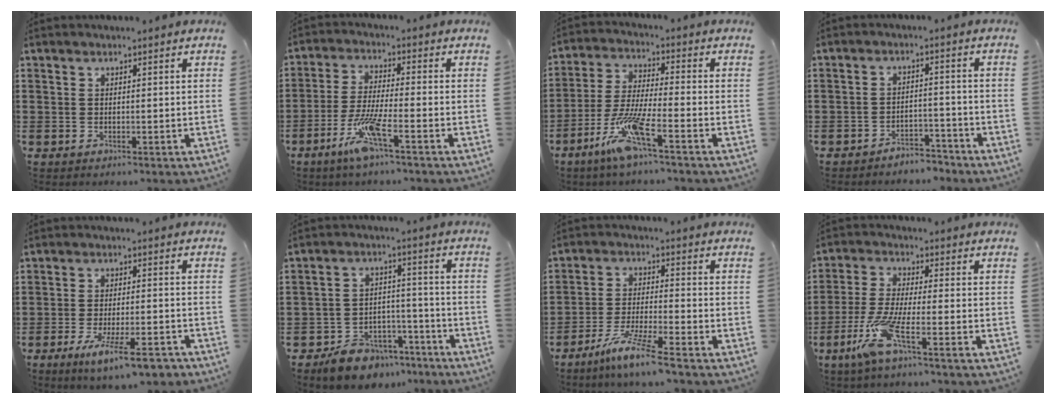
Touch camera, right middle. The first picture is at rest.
{"total": 7.3, "force": [-4.1, 0.9, 6.0], "torque": [-0.121, -0.005, -0.076]}
{"total": 8.9, "force": [-5.4, 0.9, 7.0], "torque": [-0.160, -0.012, -0.106]}
{"total": 3.6, "force": [-3.5, 0.4, -0.1], "torque": [-0.005, 0.003, -0.077]}
{"total": 7.6, "force": [-4.9, 1.3, 5.6], "torque": [-0.096, -0.002, -0.084]}
{"total": 7.0, "force": [-6.3, 2.9, 1.1], "torque": [-0.017, 0.035, -0.121]}
{"total": 7.4, "force": [-5.9, -0.4, 4.4], "torque": [-0.095, -0.017, -0.113]}
{"total": 8.2, "force": [-4.4, 1.1, 6.9], "torque": [-0.158, -0.010, -0.087]}